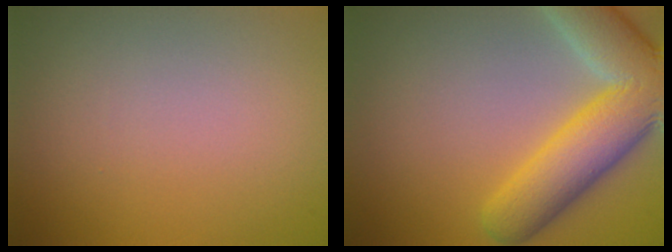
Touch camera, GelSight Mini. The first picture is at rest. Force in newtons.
{"total": 10.3, "press": 10.3, "slide": 0.7}